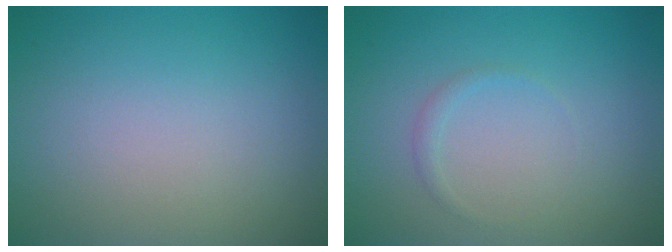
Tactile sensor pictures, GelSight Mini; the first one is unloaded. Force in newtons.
{"total": 0.7, "press": 0.7, "slide": 0.0}